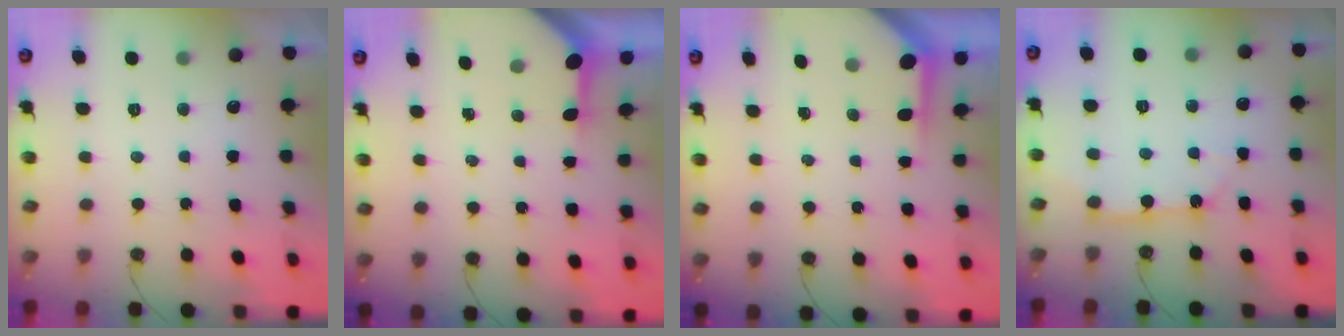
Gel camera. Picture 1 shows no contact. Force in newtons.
{"total": 3.4, "press": 3.3, "slide": 0.4}
{"total": 3.5, "press": 3.5, "slide": 0.3}
{"total": 6.1, "press": 6.1, "slide": 0.6}